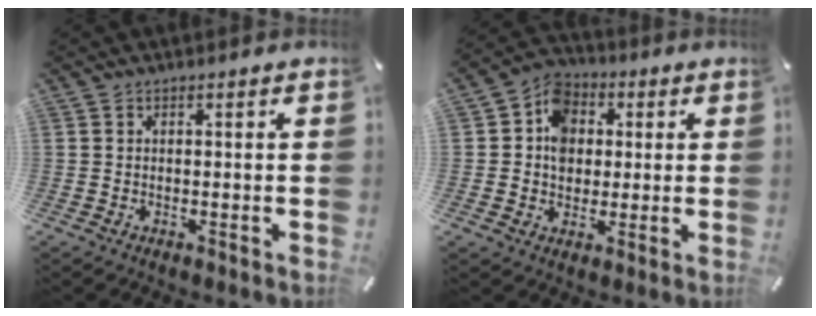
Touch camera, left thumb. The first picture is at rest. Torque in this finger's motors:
{"motor_torque": [0.46, 0.01, 0.18, 0.36, -0.01]}